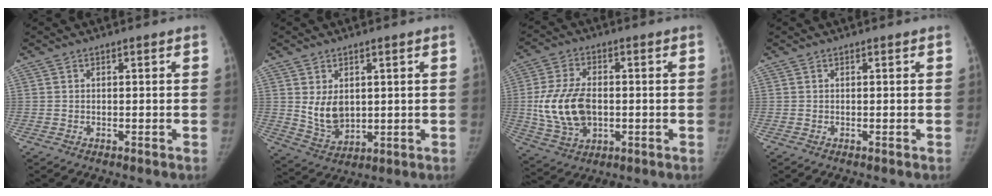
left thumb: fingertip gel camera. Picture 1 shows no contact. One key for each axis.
{"total": 7.9, "fx": 1.5, "fy": 5.5, "fz": 5.4, "tx": -0.075, "ty": -0.023, "tz": 0.046}
{"total": 13.2, "fx": -0.6, "fy": 8.4, "fz": 10.1, "tx": -0.193, "ty": 0.001, "tz": -0.003}
{"total": 0.0}